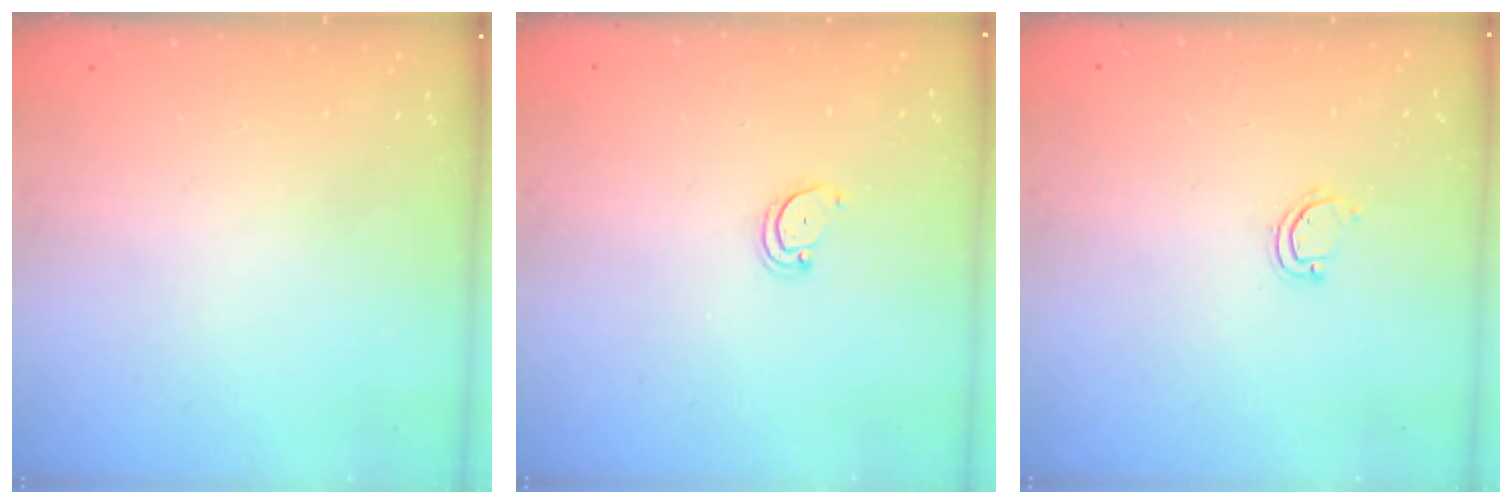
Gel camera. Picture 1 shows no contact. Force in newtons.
{"total": 2.7, "press": 2.7, "slide": 0.3}
{"total": 3.1, "press": 3.1, "slide": 0.2}